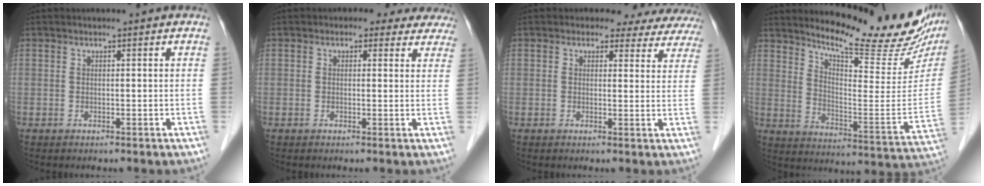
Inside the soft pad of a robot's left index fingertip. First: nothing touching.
{"total": 5.7, "force": [4.7, 3.1, 0.9], "torque": [0.009, 0.006, 0.035]}
{"total": 9.9, "force": [8.9, 4.3, 1.1], "torque": [0.024, -0.004, 0.066]}
{"total": 20.9, "force": [17.8, 3.6, 10.3], "torque": [-0.154, -0.066, 0.236]}